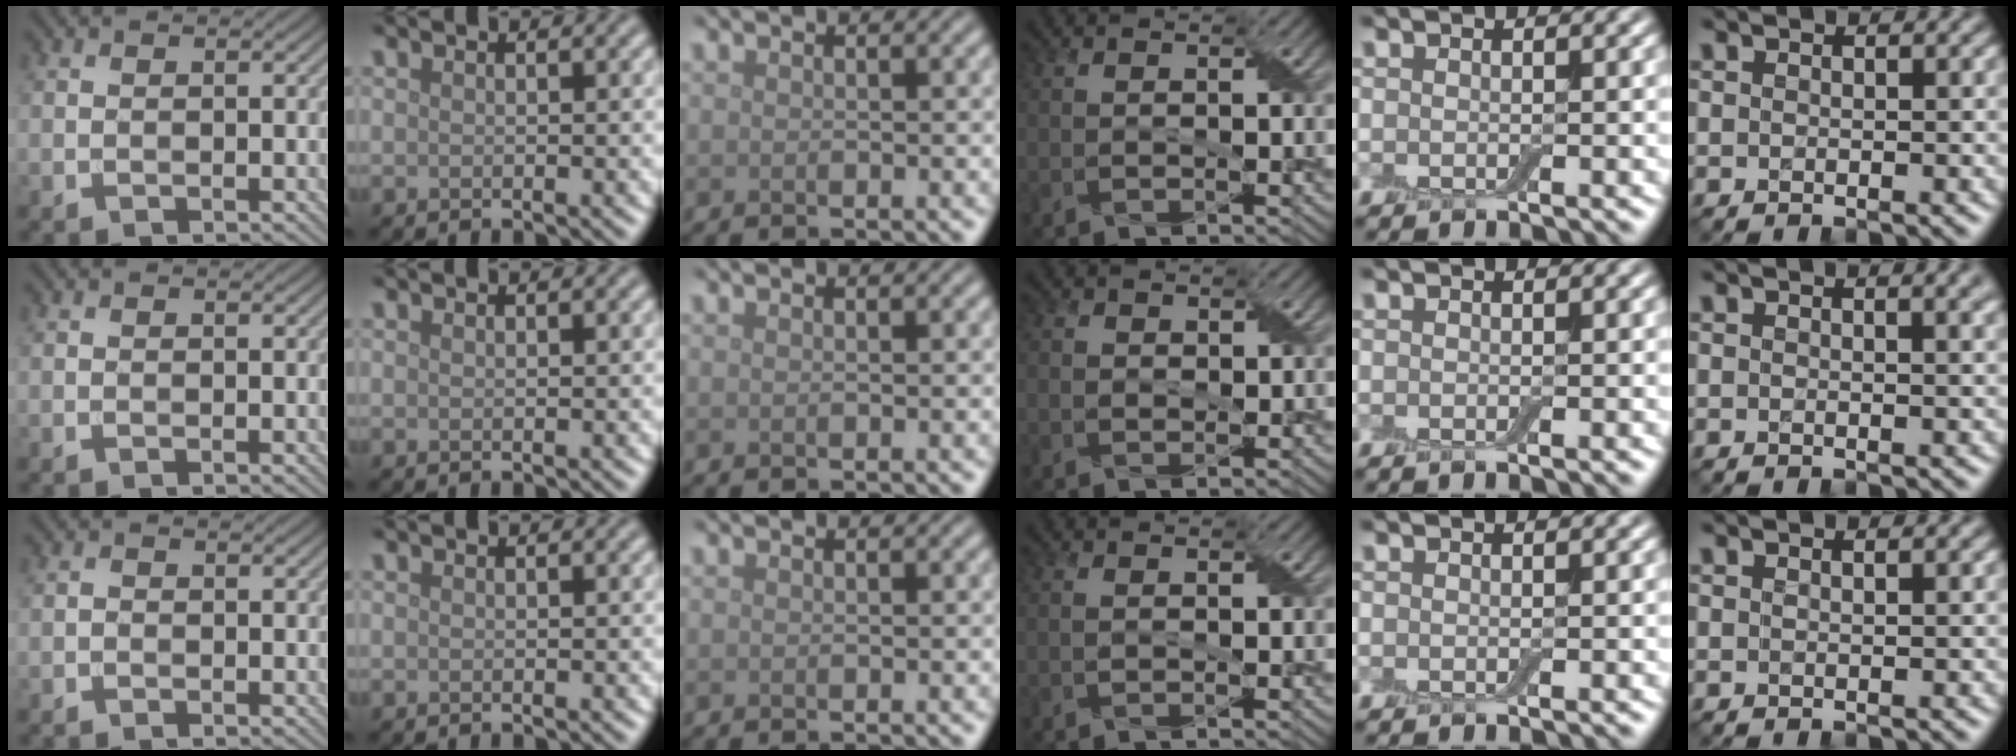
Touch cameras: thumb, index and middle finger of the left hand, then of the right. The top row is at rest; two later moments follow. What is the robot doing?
{"motion": "peel", "object": "bubble wrap"}